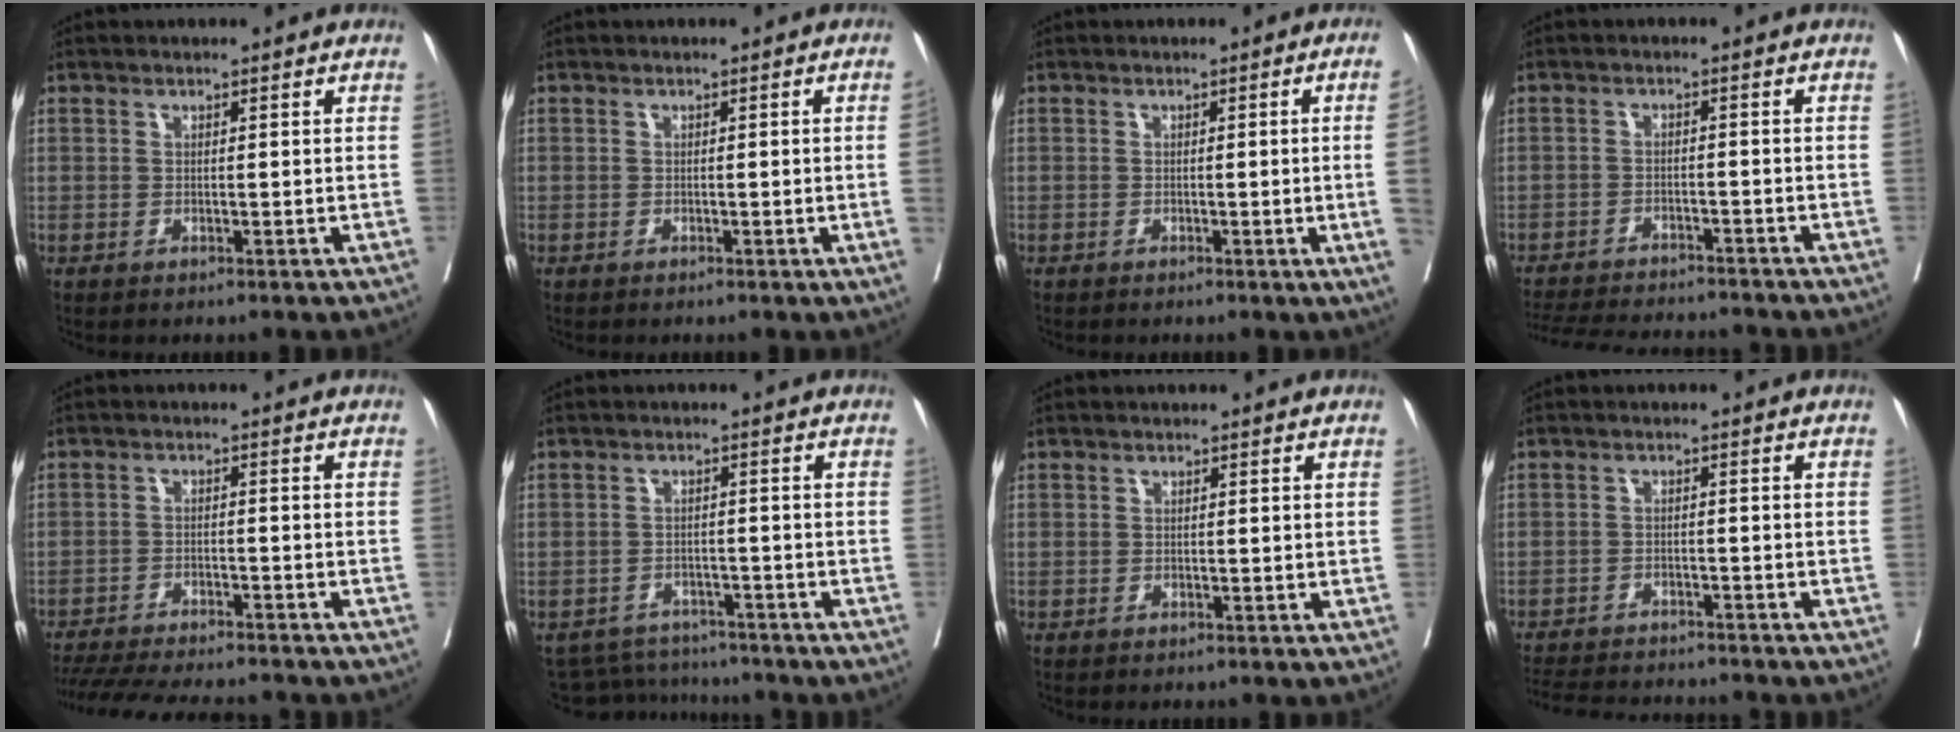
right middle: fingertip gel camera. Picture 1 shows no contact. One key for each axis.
{"total": 1.5, "fx": -0.3, "fy": -0.6, "fz": 1.3, "tx": -0.015, "ty": -0.001, "tz": -0.002}
{"total": 4.7, "fx": -0.7, "fy": -2.0, "fz": 4.2, "tx": -0.050, "ty": -0.010, "tz": -0.008}
{"total": 14.7, "fx": -13.6, "fy": 2.5, "fz": 4.9, "tx": -0.104, "ty": -0.012, "tz": -0.190}
{"total": 16.8, "fx": -15.2, "fy": 2.6, "fz": 6.5, "tx": -0.141, "ty": -0.024, "tz": -0.217}
{"total": 7.0, "fx": -6.8, "fy": 1.5, "fz": -0.6, "tx": 0.011, "ty": 0.013, "tz": -0.096}
{"total": 0.9, "fx": -0.8, "fy": 0.2, "fz": 0.3, "tx": -0.006, "ty": -0.002, "tz": -0.012}
{"total": 13.5, "fx": -12.5, "fy": 2.3, "fz": 4.4, "tx": -0.086, "ty": -0.008, "tz": -0.172}